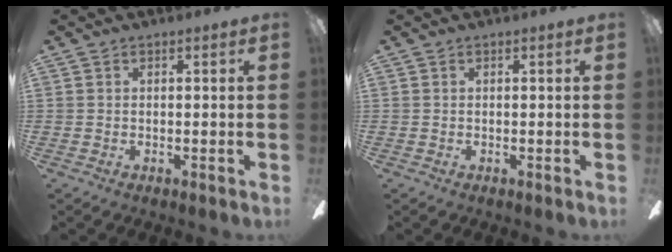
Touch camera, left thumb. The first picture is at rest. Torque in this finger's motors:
{"motor_torque": [0.00, 0.00, 0.00, -0.01, 0.00]}